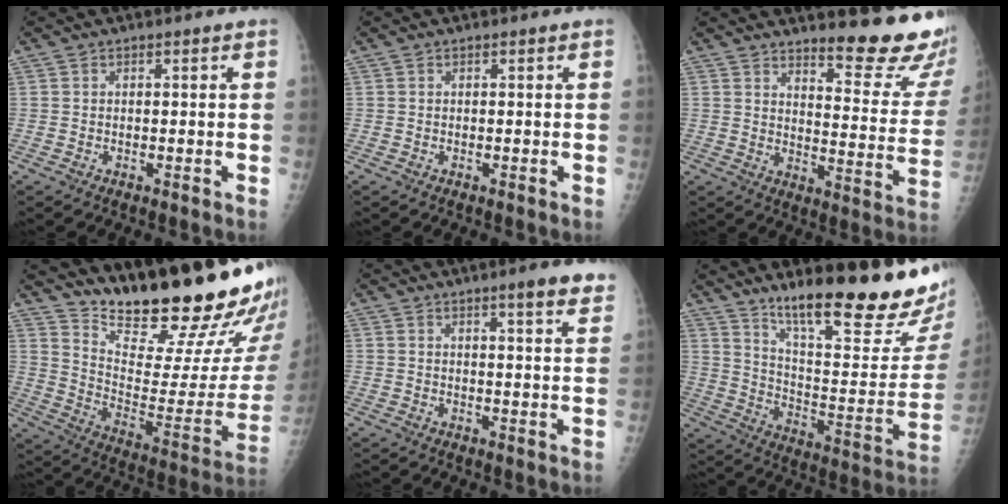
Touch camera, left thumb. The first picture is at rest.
{"total": 0.0}
{"total": 17.1, "force": [14.1, 2.9, 9.4], "torque": [-0.091, -0.146, 0.177]}
{"total": 27.2, "force": [22.2, 4.5, 15.0], "torque": [-0.196, -0.164, 0.322]}
{"total": 6.3, "force": [4.4, 0.6, 4.5], "torque": [-0.050, -0.019, 0.054]}
{"total": 27.5, "force": [19.4, 4.6, 18.8], "torque": [-0.255, -0.109, 0.295]}